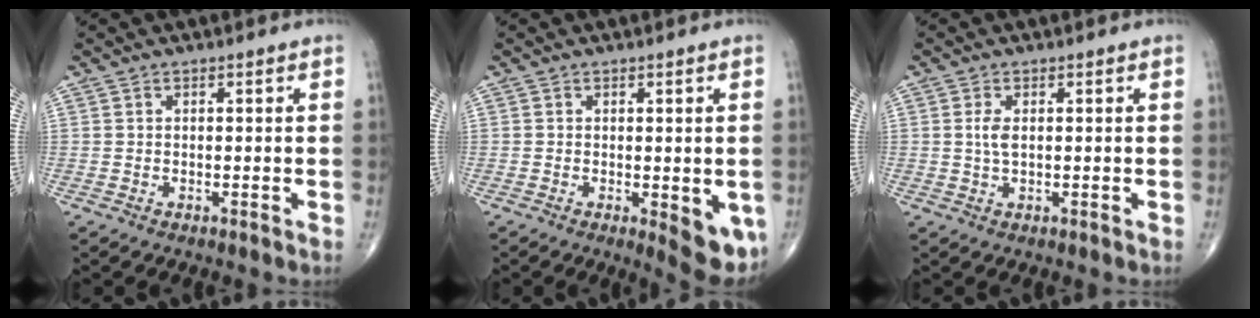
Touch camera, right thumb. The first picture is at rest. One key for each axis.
{"total": 7.4, "fx": -2.0, "fy": 2.9, "fz": 6.6, "tx": -0.065, "ty": -0.014, "tz": -0.022}
{"total": 2.3, "fx": 0.4, "fy": 1.1, "fz": 2.0, "tx": -0.044, "ty": 0.001, "tz": 0.009}